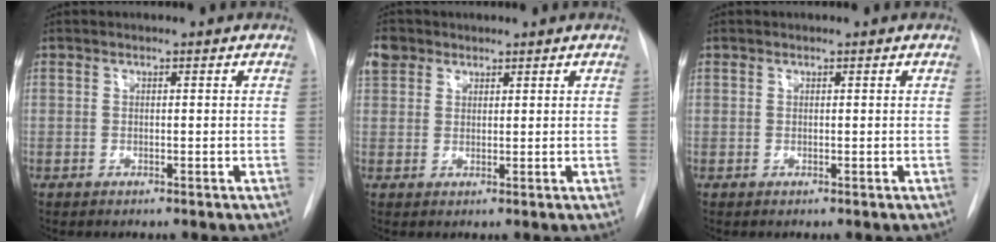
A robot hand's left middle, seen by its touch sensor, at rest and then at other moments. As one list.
[{"total": 4.7, "force": [2.9, 3.5, 1.2], "torque": [-0.029, 0.017, 0.058]}, {"total": 0.0}]